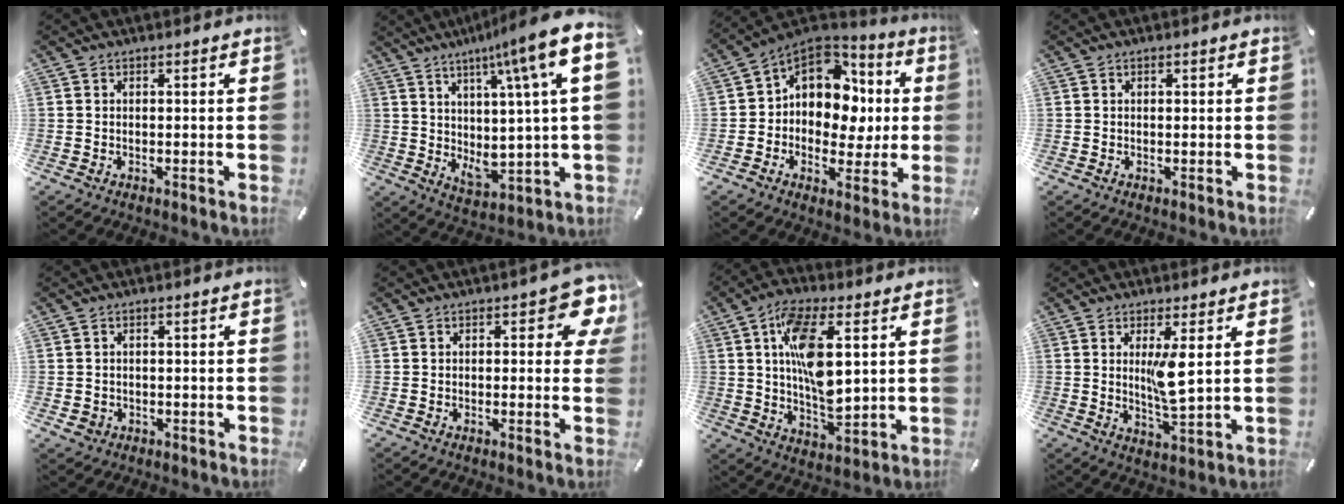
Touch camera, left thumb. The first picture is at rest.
{"total": 15.5, "force": [6.3, 2.9, 13.9], "torque": [-0.211, -0.053, 0.087]}
{"total": 13.0, "force": [2.9, 10.8, 6.6], "torque": [-0.095, -0.025, 0.062]}
{"total": 0.6, "force": [0.1, 0.3, 0.5], "torque": [-0.009, 0.002, 0.001]}
{"total": 1.8, "force": [-0.4, 1.7, 0.6], "torque": [-0.014, 0.005, -0.010]}
{"total": 8.0, "force": [2.7, 3.7, 6.5], "torque": [-0.079, -0.010, 0.041]}
{"total": 13.9, "force": [3.6, 6.5, 11.8], "torque": [-0.213, -0.006, 0.060]}
{"total": 7.5, "force": [1.8, 1.6, 7.1], "torque": [-0.130, -0.020, 0.021]}